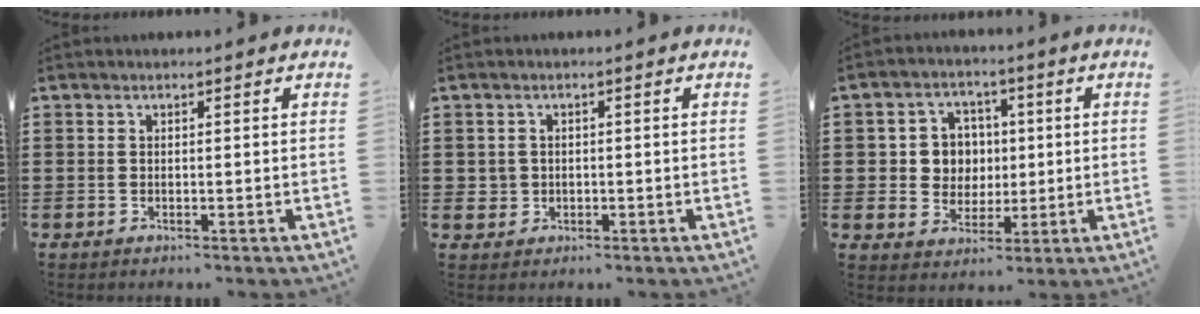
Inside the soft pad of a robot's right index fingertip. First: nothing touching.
{"total": 1.6, "force": [-0.1, 1.6, 0.2], "torque": [-0.011, 0.006, -0.004]}
{"total": 5.9, "force": [0.5, 5.6, 1.8], "torque": [-0.060, 0.019, 0.008]}